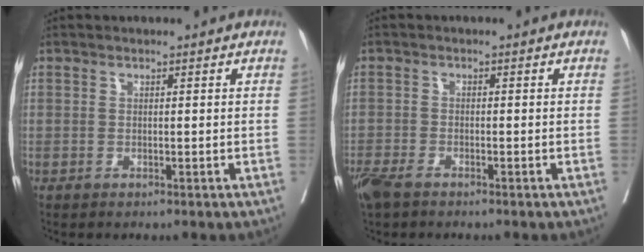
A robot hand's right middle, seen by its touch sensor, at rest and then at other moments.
{"total": 4.9, "force": [-3.7, 1.7, 2.7], "torque": [-0.057, -0.011, -0.069]}